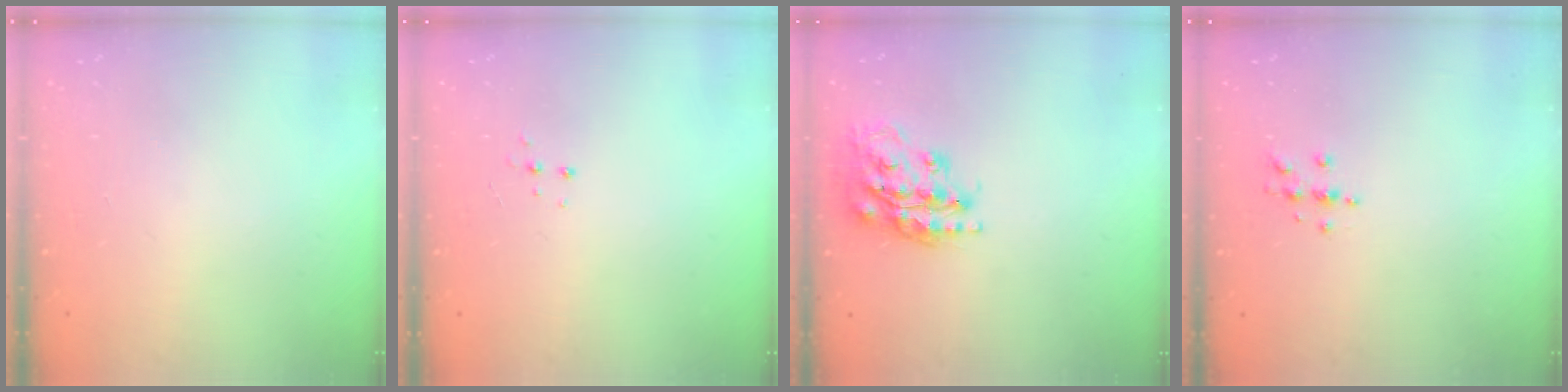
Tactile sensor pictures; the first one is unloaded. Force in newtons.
{"total": 3.8, "press": 3.8, "slide": 0.3}
{"total": 18.1, "press": 18.0, "slide": 1.4}
{"total": 4.7, "press": 4.6, "slide": 0.5}